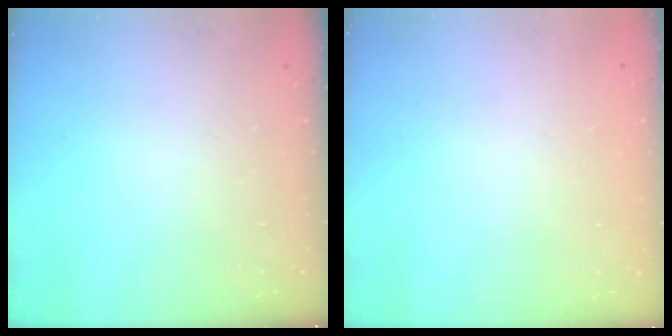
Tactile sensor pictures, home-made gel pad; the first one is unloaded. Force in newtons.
{"total": 1.8, "press": 1.8, "slide": 0.1}